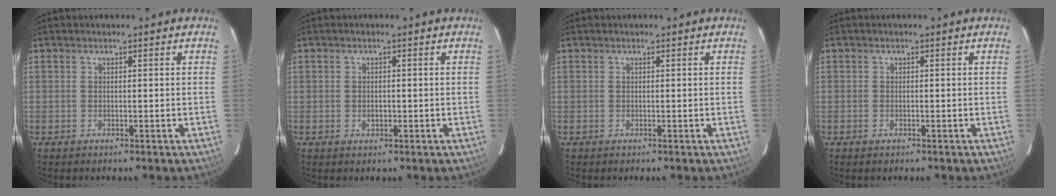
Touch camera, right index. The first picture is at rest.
{"total": 1.3, "force": [-0.2, 1.1, 0.7], "torque": [-0.012, 0.001, -0.004]}
{"total": 0.0}
{"total": 0.9, "force": [-0.6, 0.4, 0.5], "torque": [-0.011, -0.002, -0.011]}